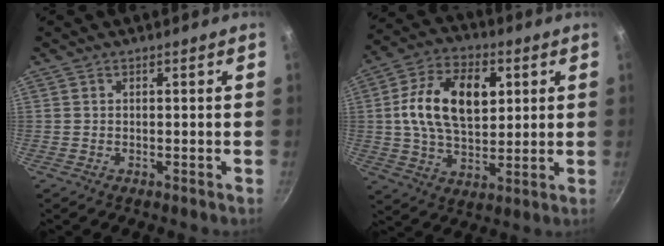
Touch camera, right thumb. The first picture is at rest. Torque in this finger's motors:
{"motor_torque": [0.34, 0.67, 0.34, -0.26, 0.34]}